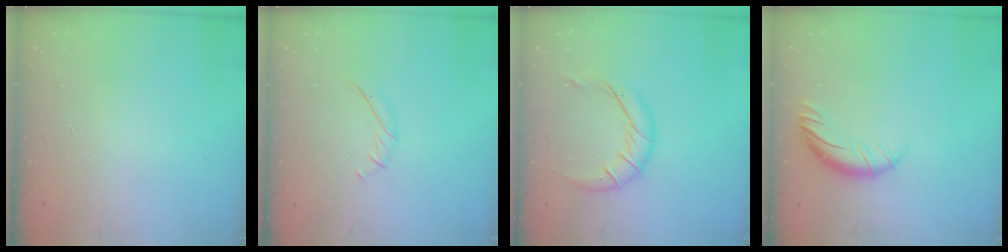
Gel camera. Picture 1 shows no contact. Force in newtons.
{"total": 4.6, "press": 4.5, "slide": 0.9}
{"total": 12.0, "press": 12.0, "slide": 0.7}
{"total": 8.5, "press": 8.5, "slide": 0.6}